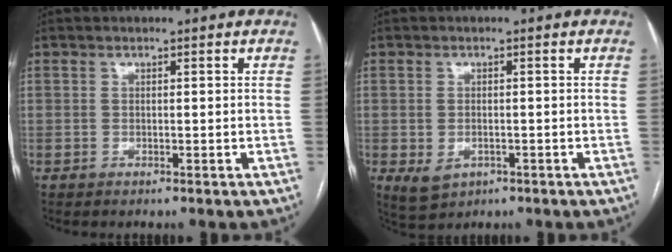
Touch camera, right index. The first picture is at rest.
{"total": 3.6, "force": [-1.2, 2.4, 2.3], "torque": [-0.047, -0.005, -0.005]}